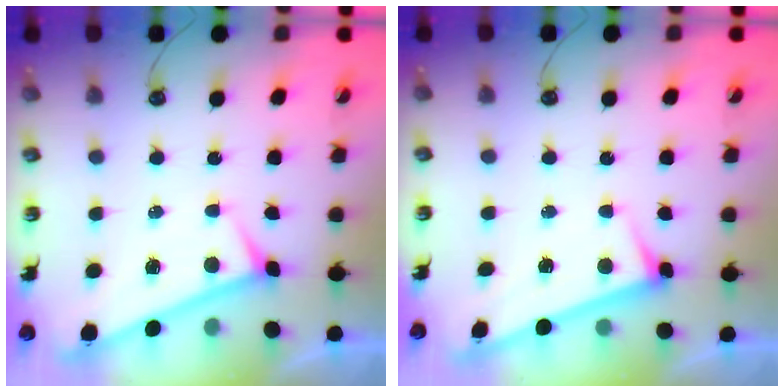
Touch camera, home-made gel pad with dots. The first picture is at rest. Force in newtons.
{"total": 3.0, "press": 3.0, "slide": 0.1}